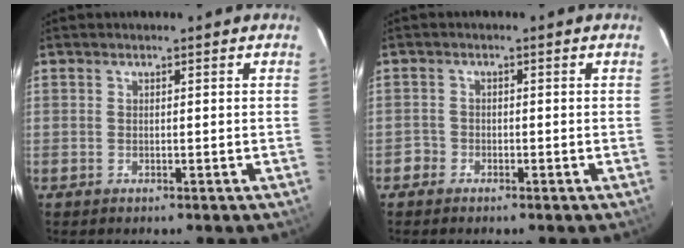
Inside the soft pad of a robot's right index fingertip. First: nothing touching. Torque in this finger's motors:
{"motor_torque": [-0.16, 0.02, -0.62, -0.21]}